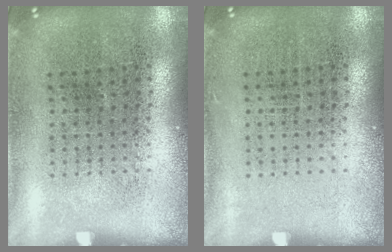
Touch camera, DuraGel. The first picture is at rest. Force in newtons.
{"total": 0.0}